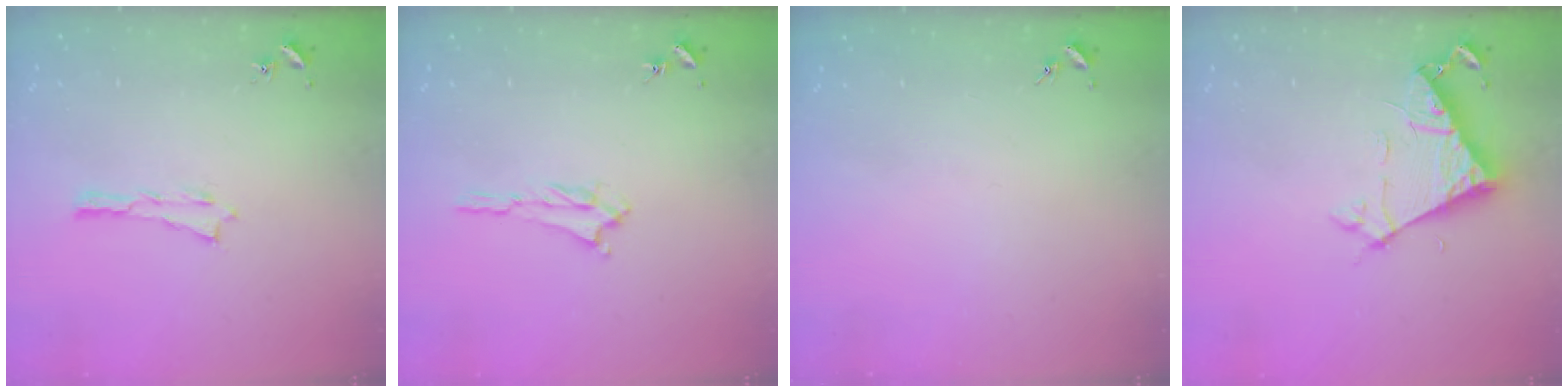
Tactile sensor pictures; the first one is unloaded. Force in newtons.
{"total": 1.2, "press": 1.1, "slide": 0.5}
{"total": 0.0}
{"total": 6.5, "press": 6.5, "slide": 0.5}